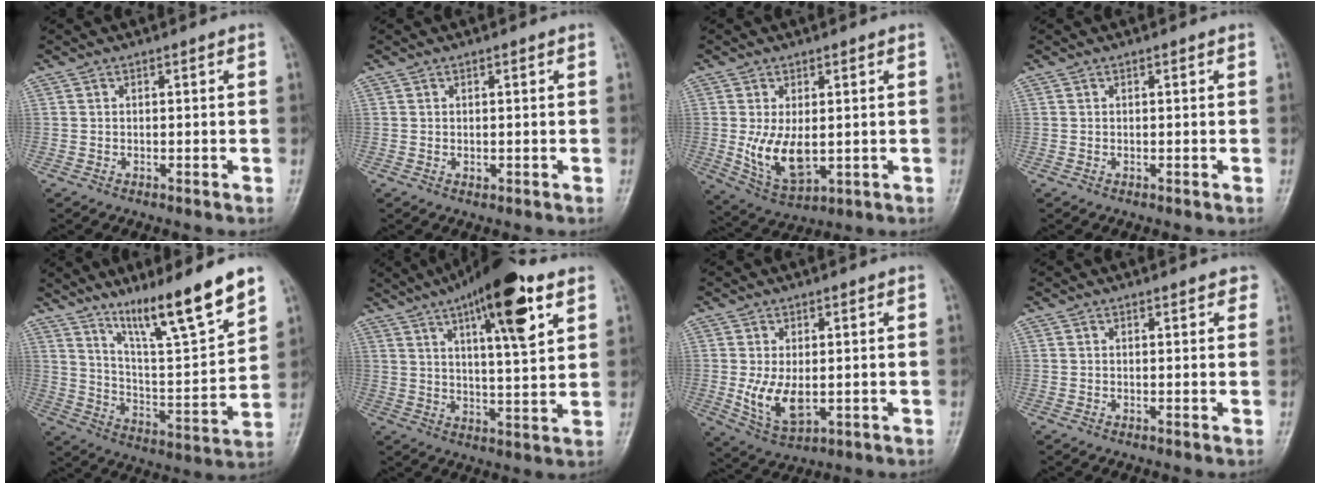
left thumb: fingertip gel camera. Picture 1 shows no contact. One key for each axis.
{"total": 0.9, "fx": 0.2, "fy": 0.6, "fz": 0.7, "tx": -0.010, "ty": -0.002, "tz": 0.007}
{"total": 8.9, "fx": -0.2, "fy": 4.8, "fz": 7.5, "tx": -0.131, "ty": -0.018, "tz": 0.012}
{"total": 0.0}
{"total": 16.7, "fx": 11.9, "fy": 1.8, "fz": 11.6, "tx": -0.174, "ty": -0.073, "tz": 0.209}
{"total": 16.7, "fx": 8.5, "fy": 4.3, "fz": 13.7, "tx": -0.197, "ty": -0.025, "tz": 0.131}
{"total": 7.5, "fx": -0.3, "fy": 4.1, "fz": 6.2, "tx": -0.111, "ty": -0.016, "tz": 0.008}
{"total": 1.9, "fx": 1.5, "fy": 0.8, "fz": 0.9, "tx": 0.006, "ty": -0.001, "tz": 0.013}